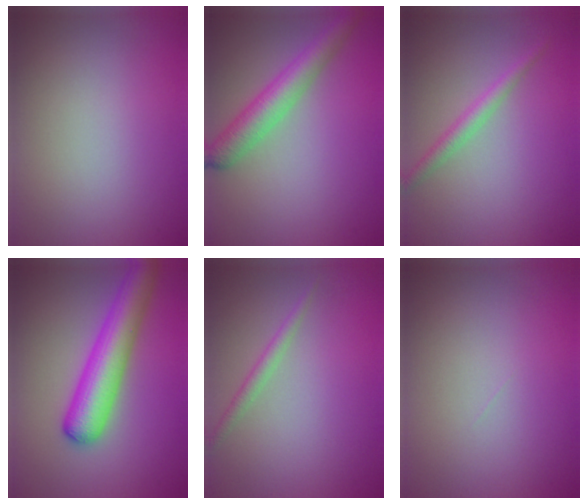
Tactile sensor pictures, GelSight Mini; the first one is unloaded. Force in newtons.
{"total": 4.4, "press": 4.4, "slide": 0.1}
{"total": 2.0, "press": 2.0, "slide": 0.1}
{"total": 6.2, "press": 6.2, "slide": 0.2}
{"total": 1.4, "press": 1.4, "slide": 0.0}
{"total": 0.0}